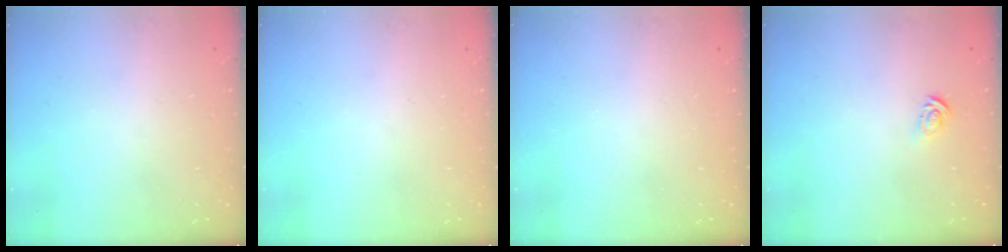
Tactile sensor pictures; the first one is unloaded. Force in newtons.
{"total": 0.0}
{"total": 0.0}
{"total": 2.8, "press": 2.8, "slide": 0.2}